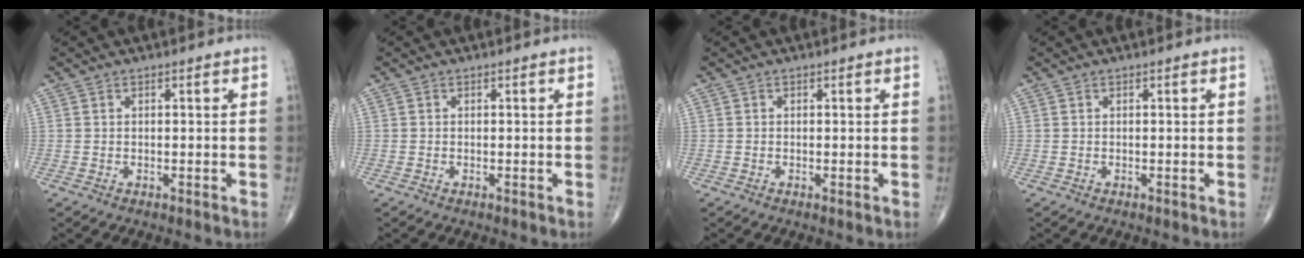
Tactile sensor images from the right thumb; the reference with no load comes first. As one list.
[{"total": 0.0}, {"total": 0.0}, {"total": 0.0}]